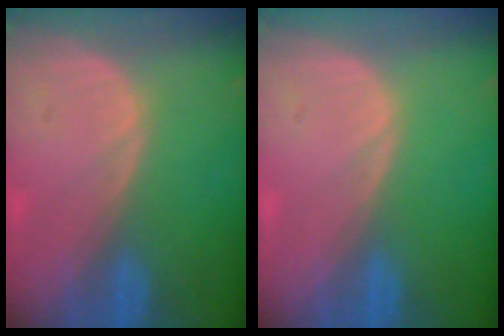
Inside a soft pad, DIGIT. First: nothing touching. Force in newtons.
{"total": 0.0}